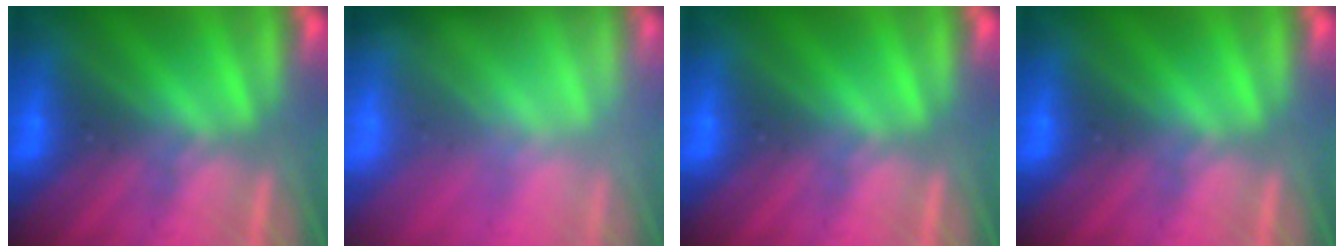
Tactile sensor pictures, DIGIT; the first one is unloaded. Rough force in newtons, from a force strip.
{"total": 1.3}
{"total": 0.0}
{"total": 0.0}